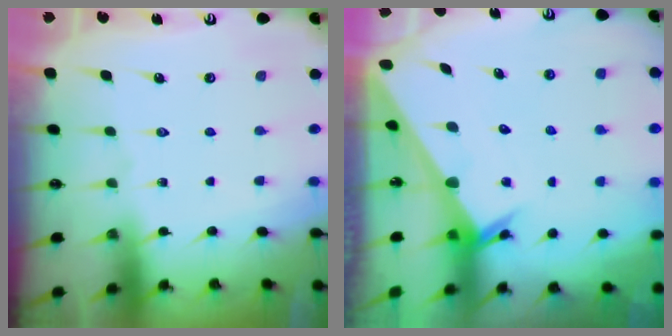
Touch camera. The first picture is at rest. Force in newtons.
{"total": 2.1, "press": 2.1, "slide": 0.1}